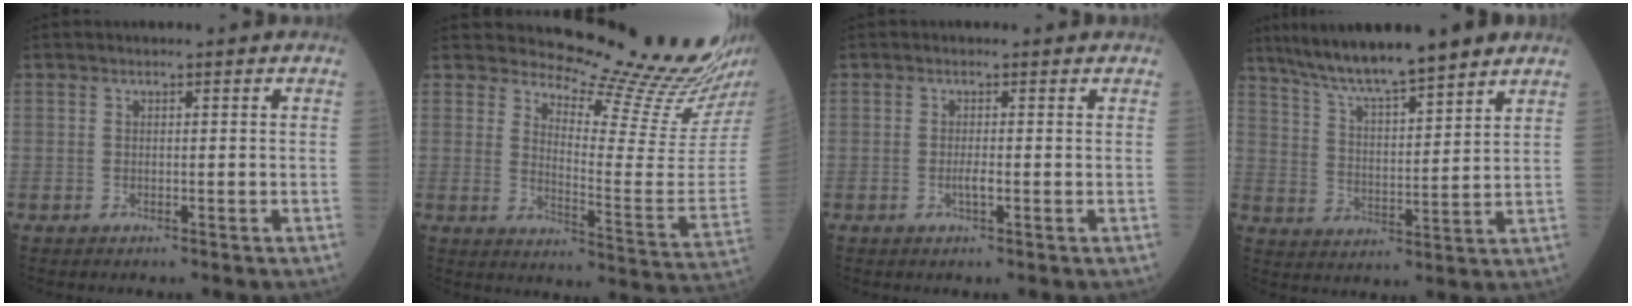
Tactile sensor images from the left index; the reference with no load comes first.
{"total": 18.3, "force": [17.4, -0.6, 5.8], "torque": [-0.097, -0.130, 0.216]}
{"total": 1.2, "force": [-0.4, 0.2, 1.1], "torque": [-0.021, -0.004, -0.006]}
{"total": 12.8, "force": [10.8, 0.8, 6.9], "torque": [-0.119, 0.013, 0.188]}